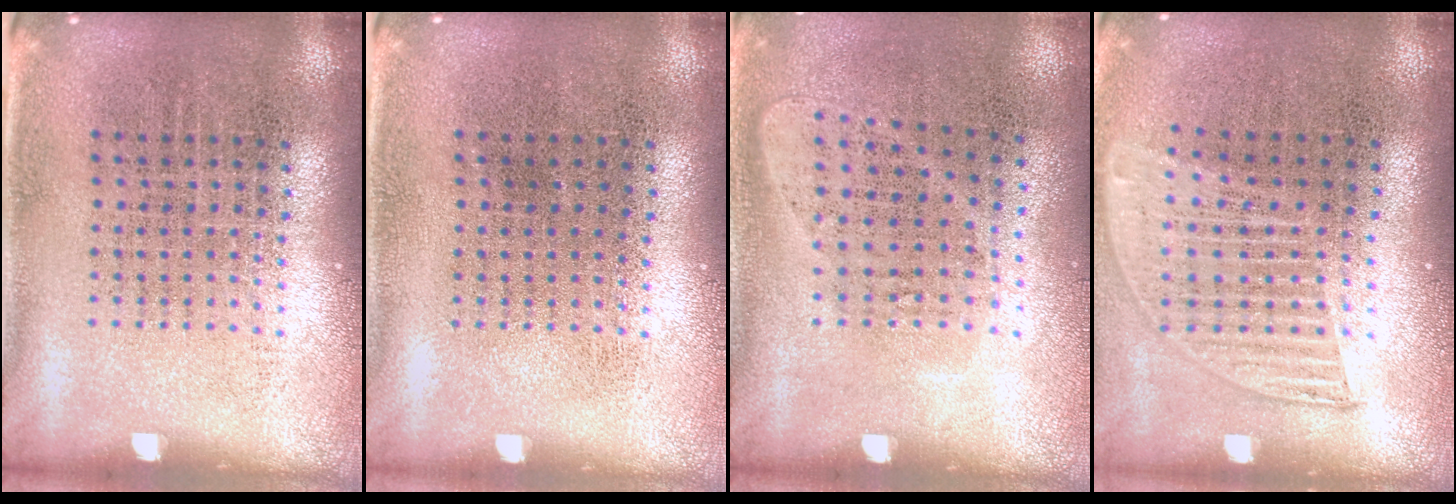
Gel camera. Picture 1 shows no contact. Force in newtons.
{"total": 0.0}
{"total": 0.9, "press": 0.8, "slide": 0.4}
{"total": 1.3, "press": 1.1, "slide": 0.6}